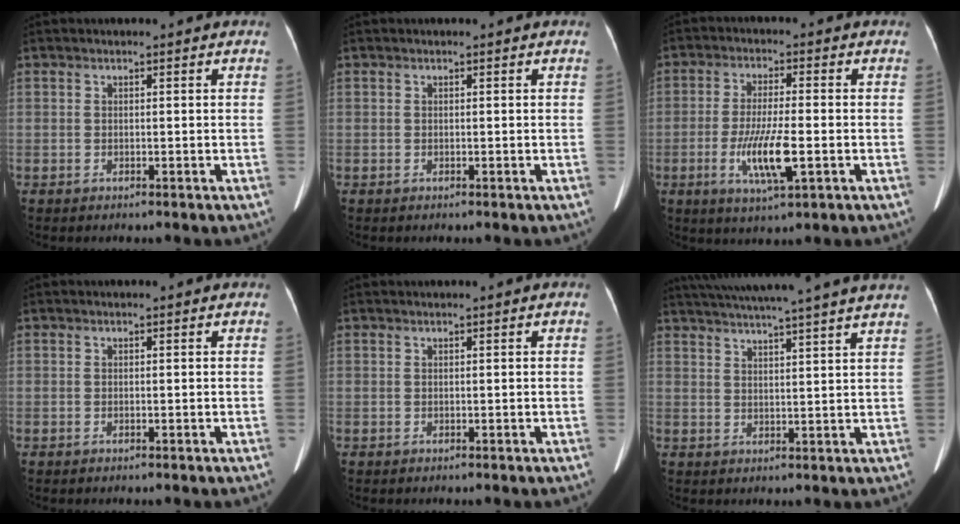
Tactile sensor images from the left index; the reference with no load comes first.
{"total": 0.0}
{"total": 8.3, "force": [-2.4, 1.0, 7.9], "torque": [-0.155, -0.016, -0.042]}
{"total": 0.0}
{"total": 0.0}
{"total": 19.0, "force": [16.7, -1.3, 9.0], "torque": [-0.156, -0.003, 0.222]}